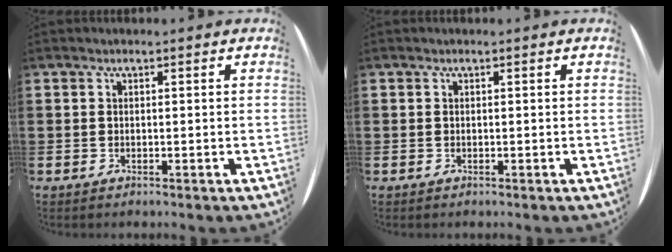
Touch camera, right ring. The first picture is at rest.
{"total": 0.0}